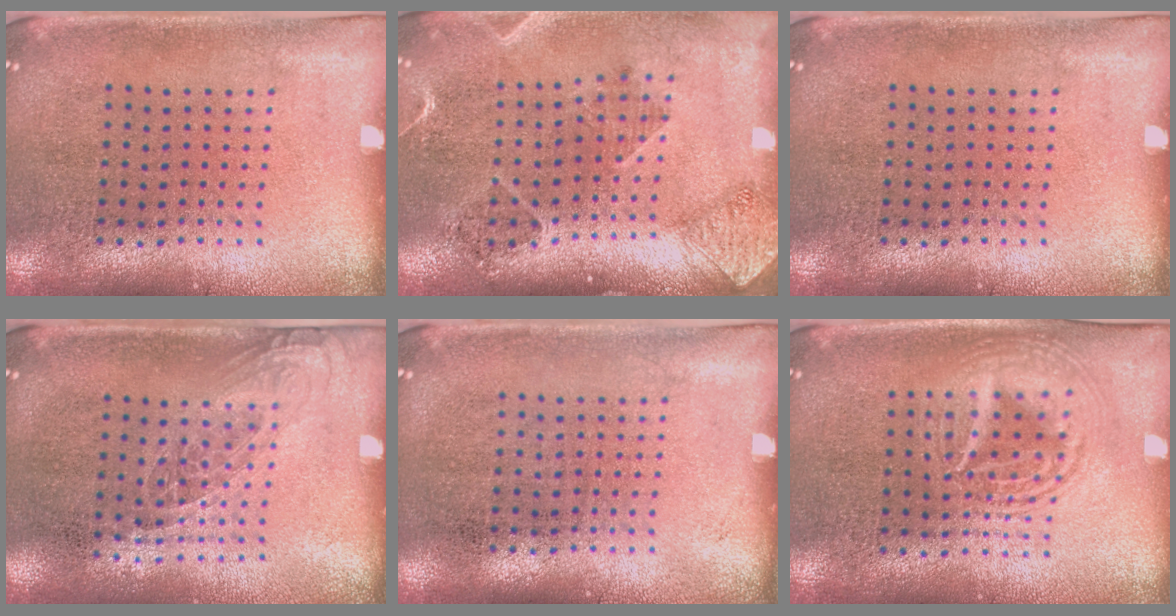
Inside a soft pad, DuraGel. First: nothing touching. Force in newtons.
{"total": 1.6, "press": 1.5, "slide": 0.4}
{"total": 0.0}
{"total": 1.2, "press": 0.9, "slide": 0.7}
{"total": 0.0}
{"total": 2.6, "press": 2.6, "slide": 0.3}